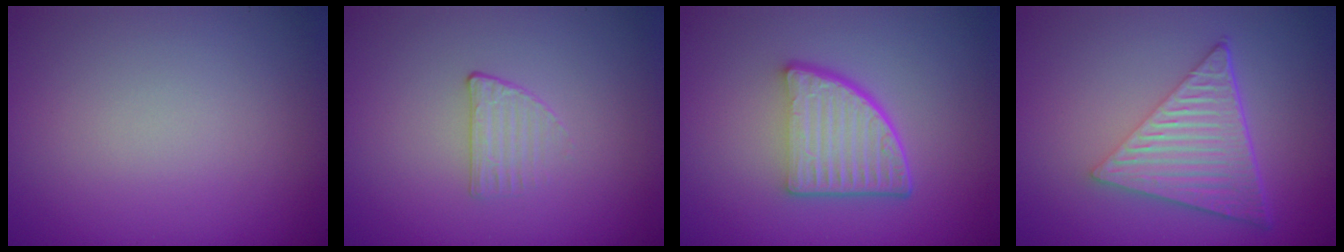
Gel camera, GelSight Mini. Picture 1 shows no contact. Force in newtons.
{"total": 1.2, "press": 0.6, "slide": 1.0}
{"total": 5.5, "press": 3.9, "slide": 3.9}
{"total": 6.6, "press": 4.3, "slide": 5.0}